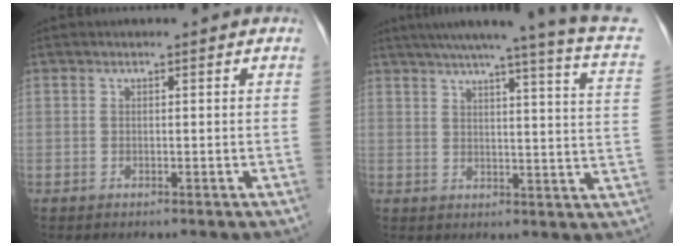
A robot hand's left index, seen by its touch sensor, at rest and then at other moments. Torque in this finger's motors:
{"motor_torque": [-0.24, -1.35, -0.01, 0.01]}